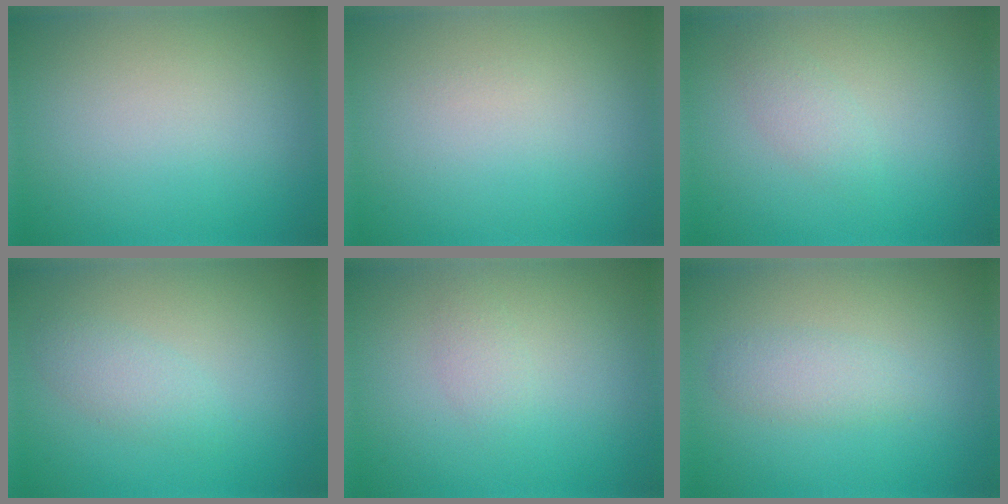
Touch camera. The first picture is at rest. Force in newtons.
{"total": 0.0}
{"total": 1.3, "press": 1.3, "slide": 0.0}
{"total": 1.8, "press": 1.8, "slide": 0.0}
{"total": 1.2, "press": 1.2, "slide": 0.0}
{"total": 1.8, "press": 1.8, "slide": 0.0}